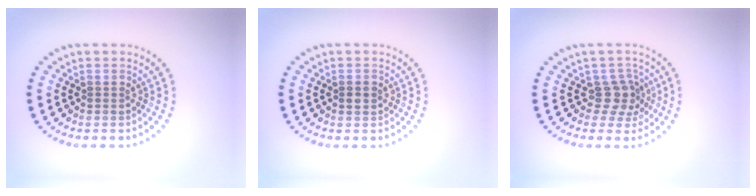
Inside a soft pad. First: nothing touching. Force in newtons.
{"total": 1.4, "press": 1.4, "slide": 0.1}
{"total": 2.5, "press": 1.9, "slide": 1.6}